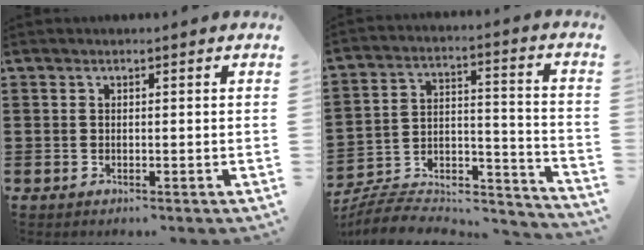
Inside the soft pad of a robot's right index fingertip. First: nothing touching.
{"total": 6.4, "force": [-5.9, 2.0, 1.6], "torque": [-0.020, 0.006, -0.115]}